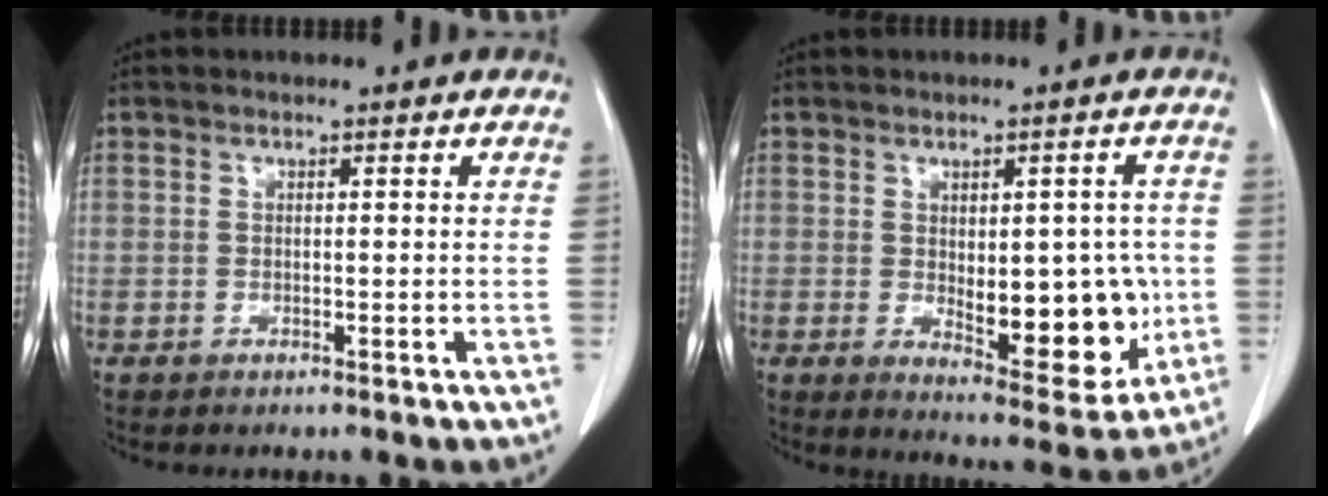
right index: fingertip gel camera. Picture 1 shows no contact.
{"total": 12.1, "force": [-1.2, 5.0, 11.0], "torque": [-0.134, -0.006, 0.003]}